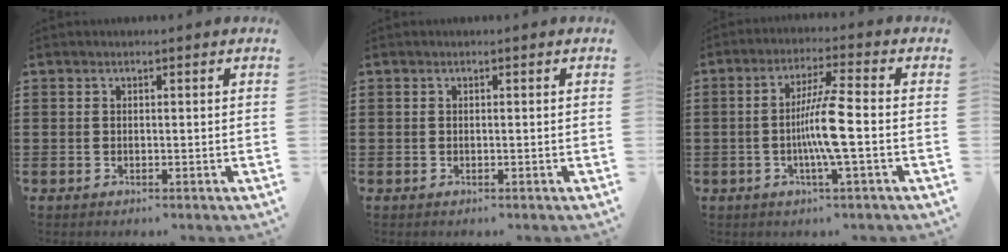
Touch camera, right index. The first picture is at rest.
{"total": 0.0}
{"total": 7.5, "force": [-1.4, -0.3, 7.4], "torque": [-0.142, -0.015, -0.034]}